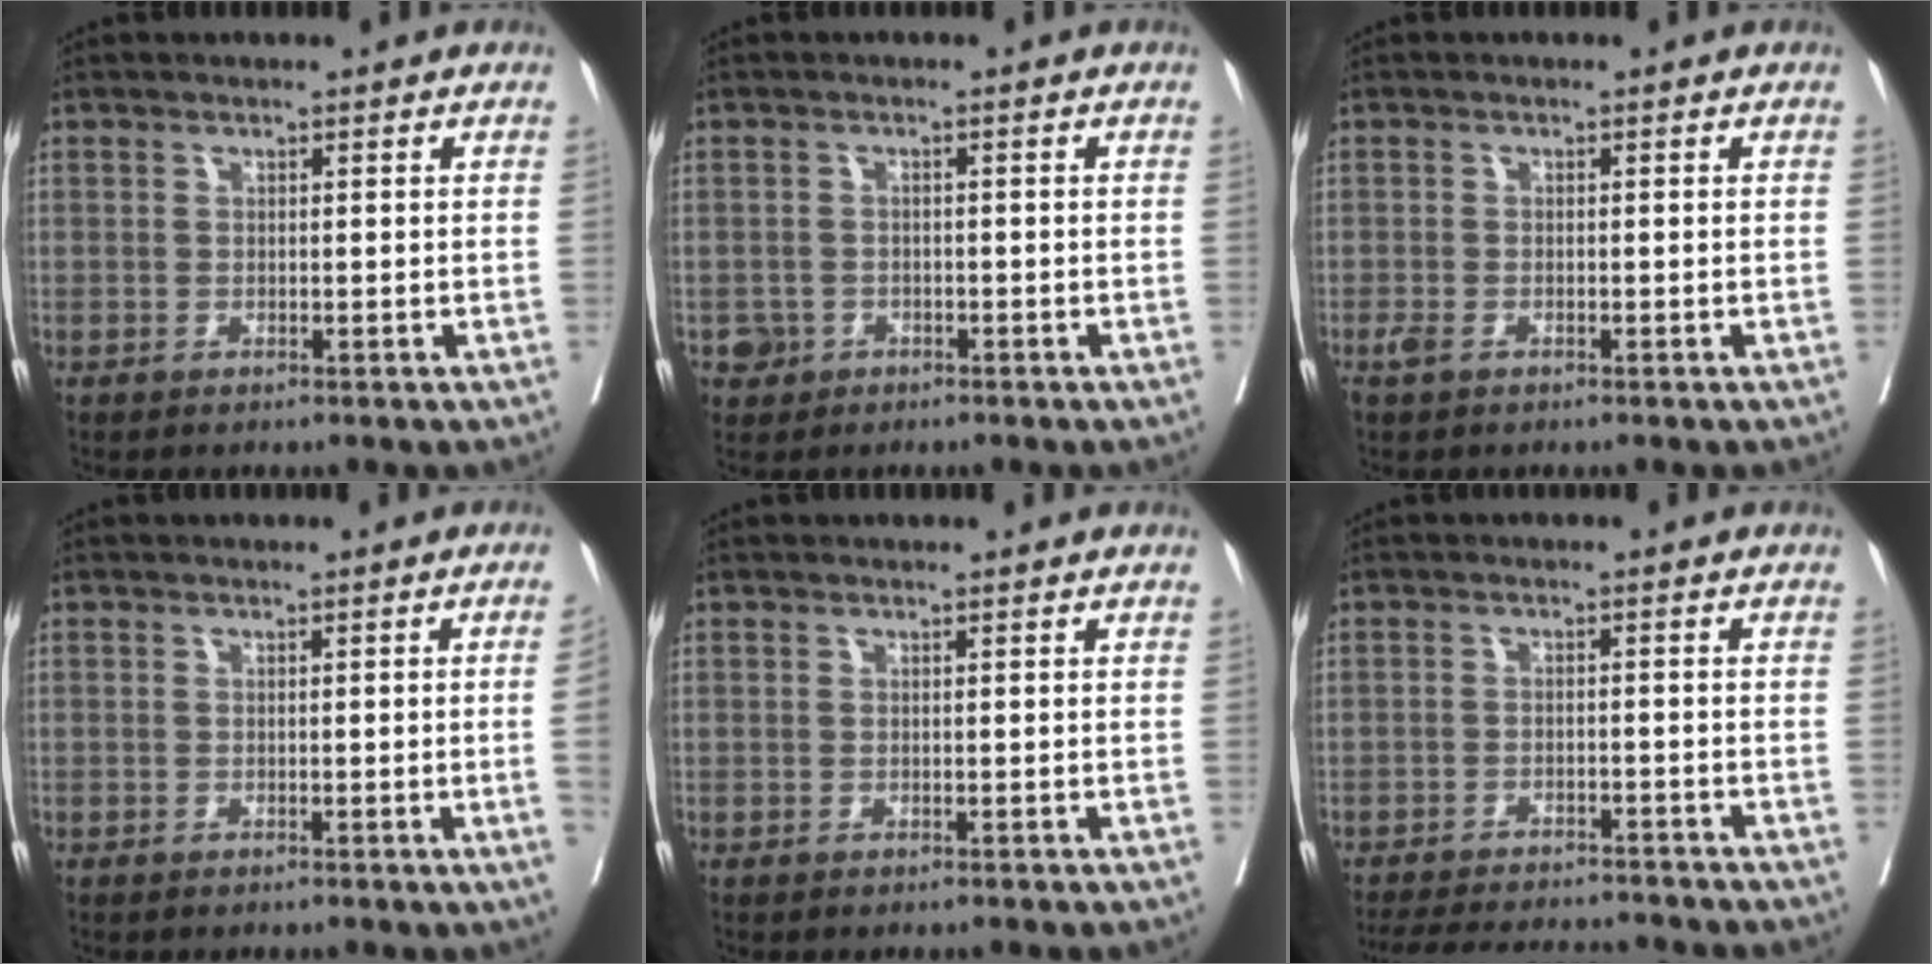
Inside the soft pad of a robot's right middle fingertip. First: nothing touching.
{"total": 2.5, "force": [-1.2, 2.2, 0.1], "torque": [0.001, 0.010, -0.018]}
{"total": 1.4, "force": [-0.8, 0.7, 0.9], "torque": [-0.022, -0.001, -0.013]}
{"total": 2.3, "force": [-0.3, -0.8, 2.1], "torque": [-0.025, -0.004, -0.001]}
{"total": 0.0}
{"total": 12.3, "force": [-11.5, 2.1, 3.8], "torque": [-0.068, -0.002, -0.158]}